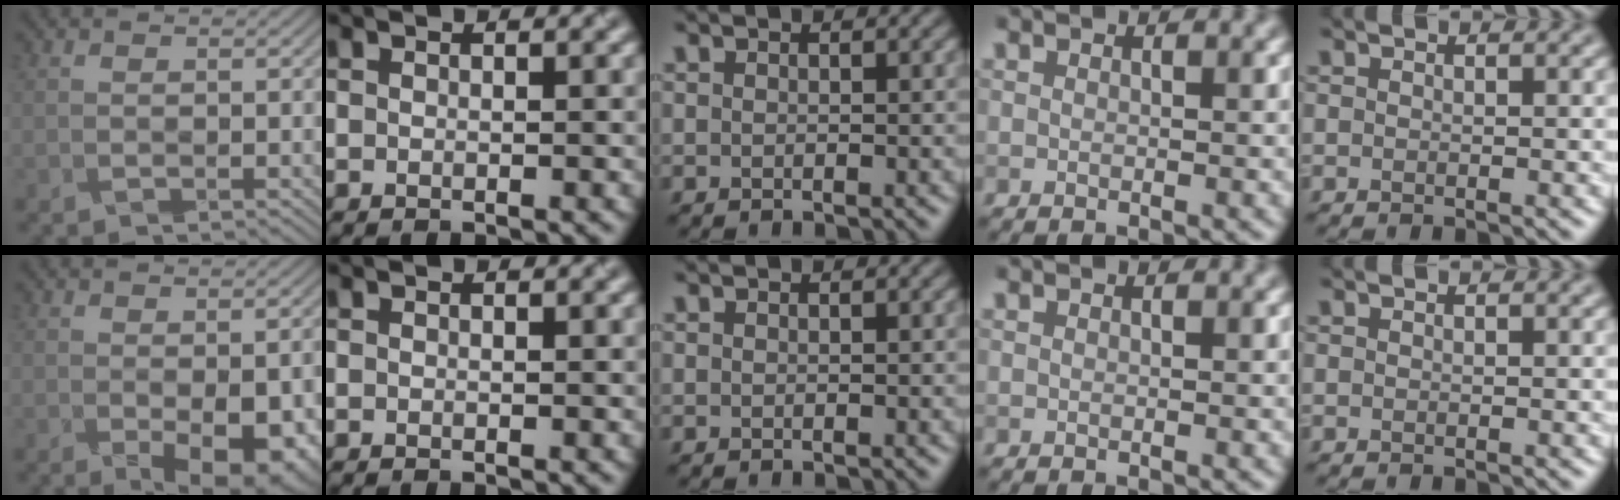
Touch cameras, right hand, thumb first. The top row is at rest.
{"thumb": {"total": 9.3, "force": [-3.0, 4.2, 7.8], "torque": [-0.101, -0.017, -0.017]}}